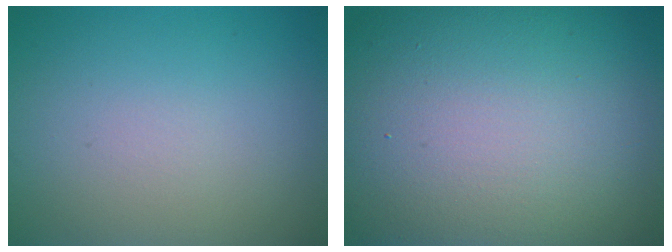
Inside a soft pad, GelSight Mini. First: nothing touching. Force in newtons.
{"total": 20.1, "press": 20.1, "slide": 0.9}